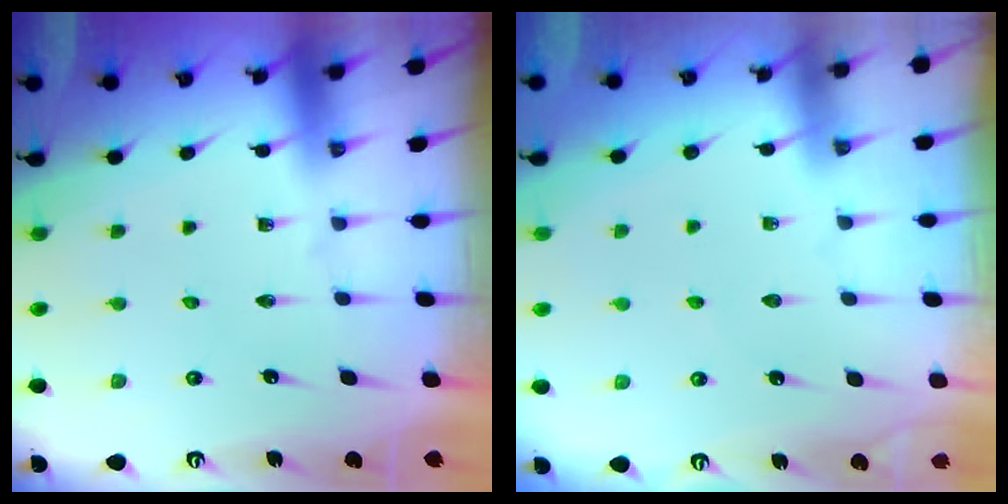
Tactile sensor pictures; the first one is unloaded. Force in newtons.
{"total": 2.6, "press": 2.6, "slide": 0.4}